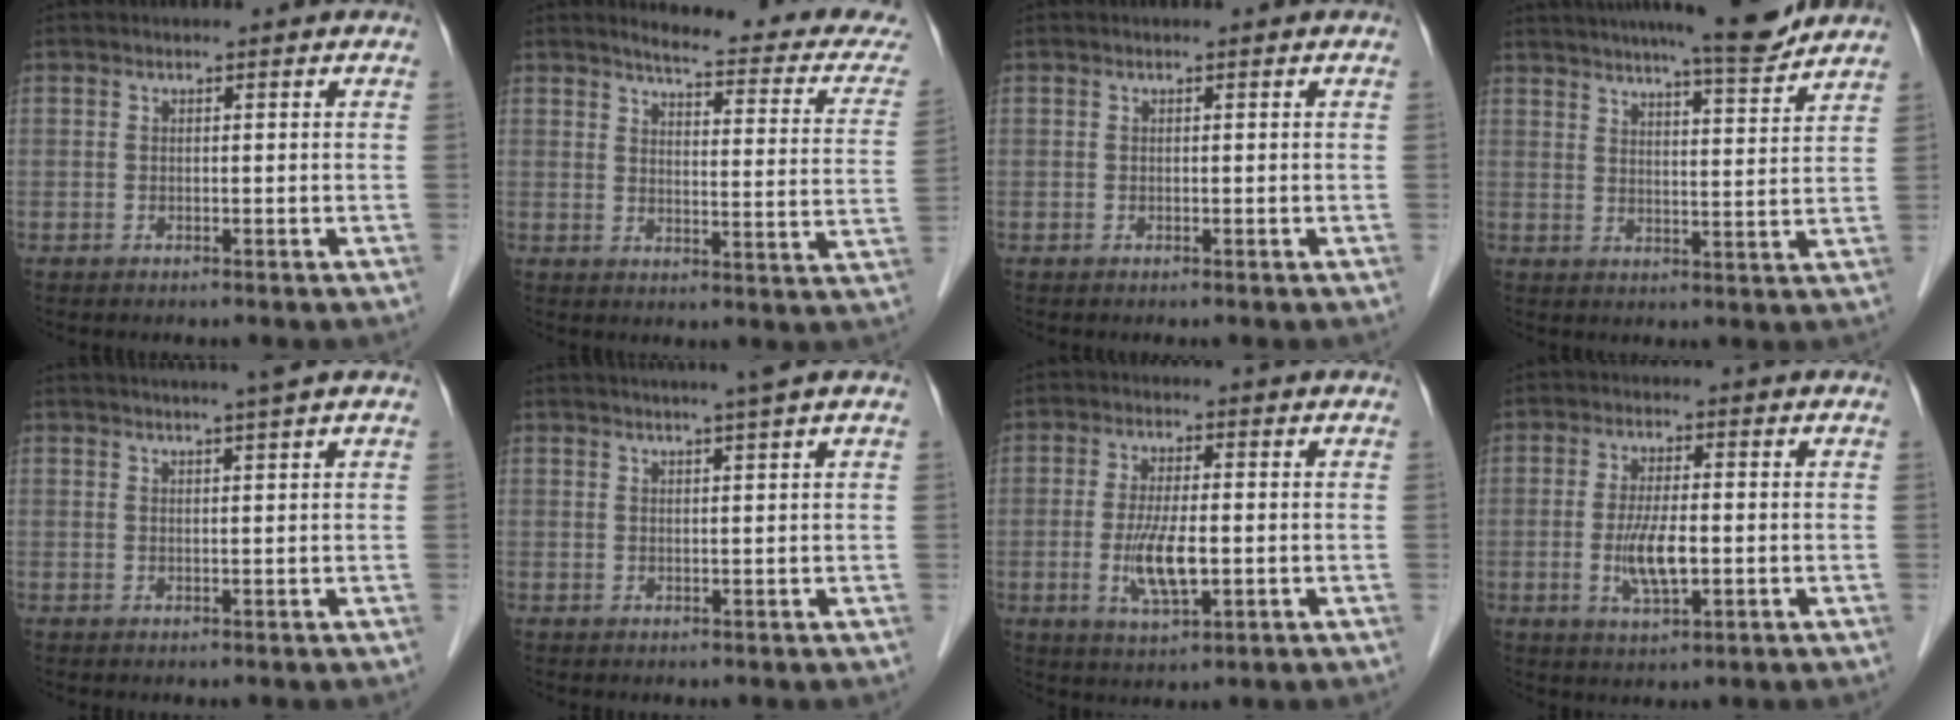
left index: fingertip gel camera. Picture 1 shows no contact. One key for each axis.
{"total": 16.2, "fx": 15.1, "fy": 1.8, "fz": 5.6, "tx": -0.056, "ty": -0.061, "tz": 0.156}
{"total": 0.0}
{"total": 12.8, "fx": 11.4, "fy": 0.2, "fz": 5.9, "tx": -0.092, "ty": -0.002, "tz": 0.155}
{"total": 3.8, "fx": 2.9, "fy": -1.0, "fz": 2.3, "tx": -0.032, "ty": 0.007, "tz": 0.043}
{"total": 4.5, "fx": 3.4, "fy": -1.1, "fz": 2.8, "tx": -0.040, "ty": 0.010, "tz": 0.048}
{"total": 6.7, "fx": -1.2, "fy": 1.7, "fz": 6.4, "tx": -0.129, "ty": -0.011, "tz": -0.019}
{"total": 5.8, "fx": -1.0, "fy": 1.4, "fz": 5.6, "tx": -0.115, "ty": -0.008, "tz": -0.016}